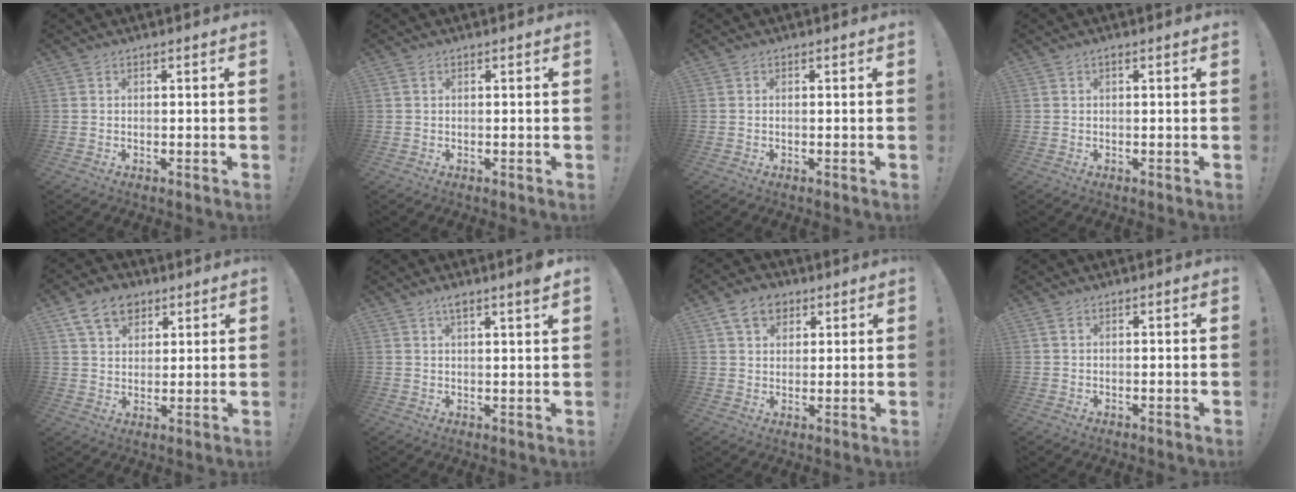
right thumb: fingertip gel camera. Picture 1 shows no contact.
{"total": 0.8, "force": [0.4, 0.1, 0.7], "torque": [-0.016, 0.002, 0.008]}
{"total": 0.0}
{"total": 0.7, "force": [0.1, -0.1, 0.7], "torque": [-0.018, 0.003, 0.001]}
{"total": 11.4, "force": [6.4, 7.9, 5.0], "torque": [-0.075, -0.024, 0.123]}
{"total": 4.1, "force": [2.8, 0.2, 3.0], "torque": [-0.045, -0.013, 0.044]}
{"total": 9.2, "force": [4.8, 6.7, 4.1], "torque": [-0.060, -0.014, 0.093]}
{"total": 1.3, "force": [0.6, 0.3, 1.1], "torque": [-0.023, 0.002, 0.012]}